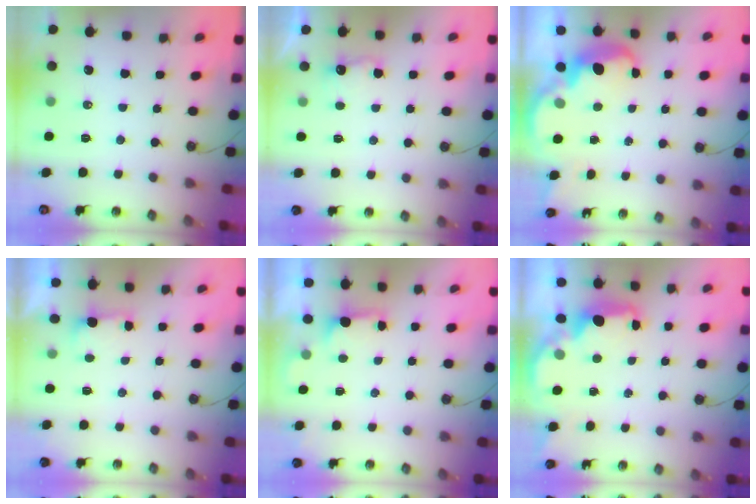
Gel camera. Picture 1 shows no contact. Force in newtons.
{"total": 3.5, "press": 3.3, "slide": 1.0}
{"total": 4.8, "press": 4.7, "slide": 0.7}
{"total": 1.0, "press": 0.6, "slide": 0.8}
{"total": 0.9, "press": 0.5, "slide": 0.8}
{"total": 2.3, "press": 2.2, "slide": 0.7}